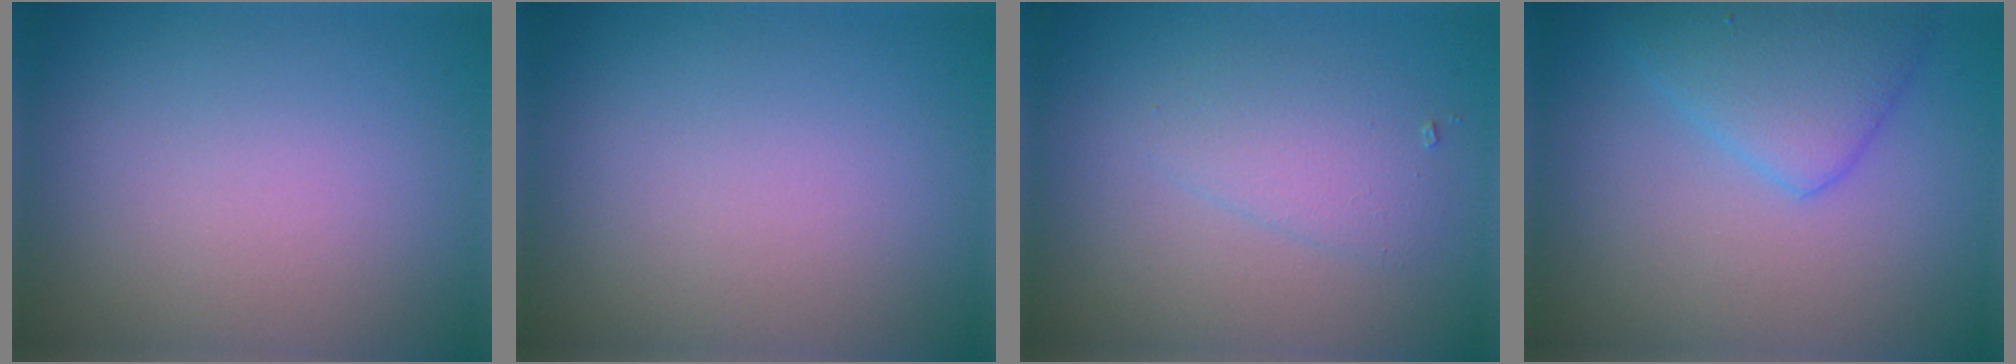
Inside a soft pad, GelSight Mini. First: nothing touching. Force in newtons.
{"total": 0.0}
{"total": 2.2, "press": 2.2, "slide": 0.1}
{"total": 3.7, "press": 3.7, "slide": 0.1}